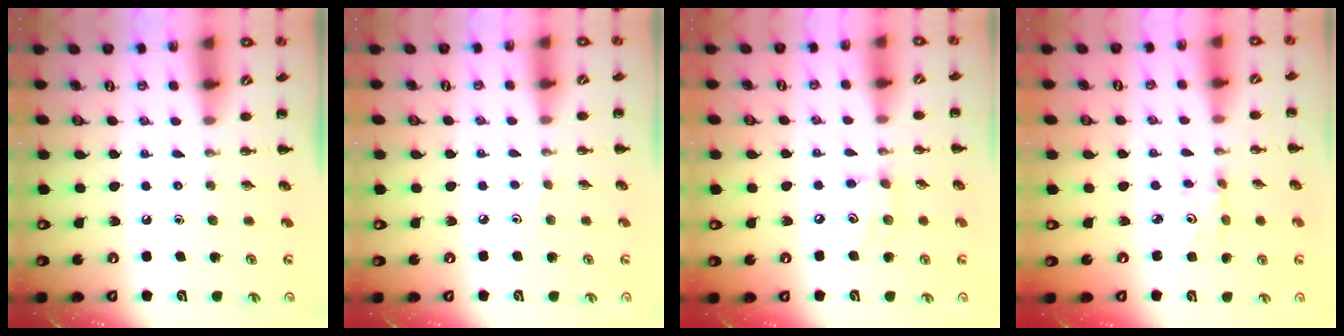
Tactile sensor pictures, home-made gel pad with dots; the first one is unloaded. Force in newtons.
{"total": 2.2, "press": 2.1, "slide": 0.9}
{"total": 5.2, "press": 5.2, "slide": 0.8}
{"total": 2.6, "press": 2.6, "slide": 0.3}